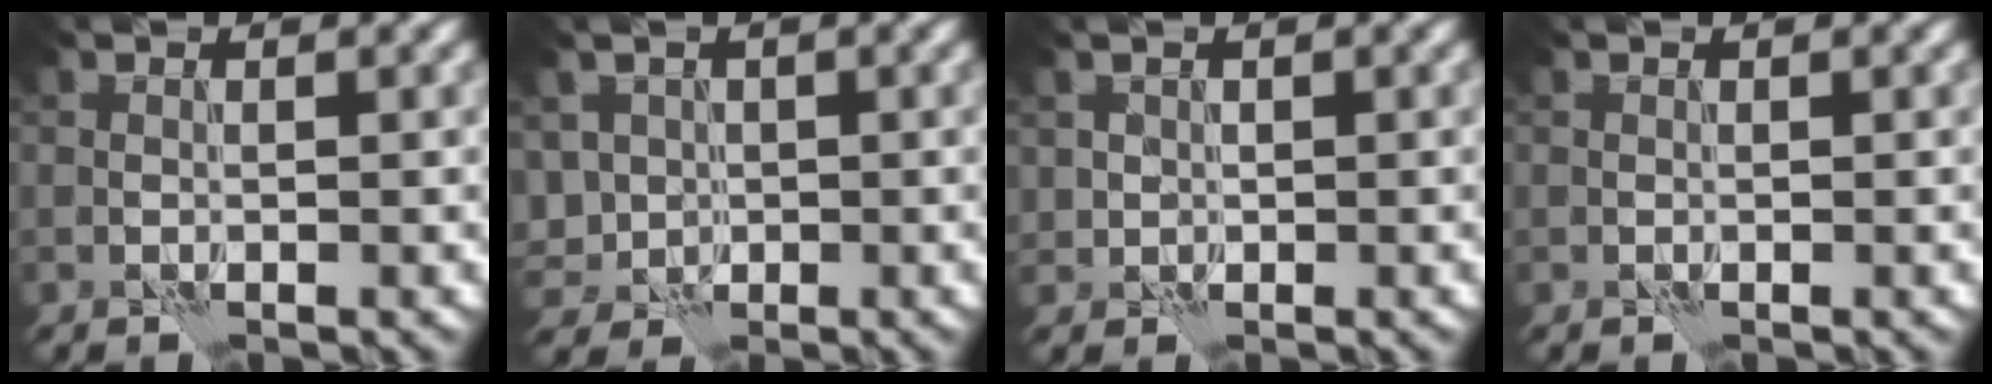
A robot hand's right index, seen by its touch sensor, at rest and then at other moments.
{"total": 2.9, "force": [0.3, 2.6, 1.2], "torque": [-0.035, 0.002, 0.014]}
{"total": 0.8, "force": [0.4, 0.7, 0.1], "torque": [0.000, -0.001, 0.009]}
{"total": 0.0}